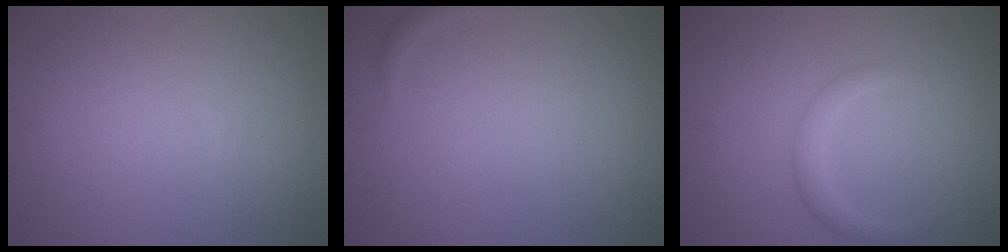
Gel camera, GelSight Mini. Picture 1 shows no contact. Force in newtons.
{"total": 0.5, "press": 0.5, "slide": 0.1}
{"total": 1.8, "press": 1.8, "slide": 0.1}